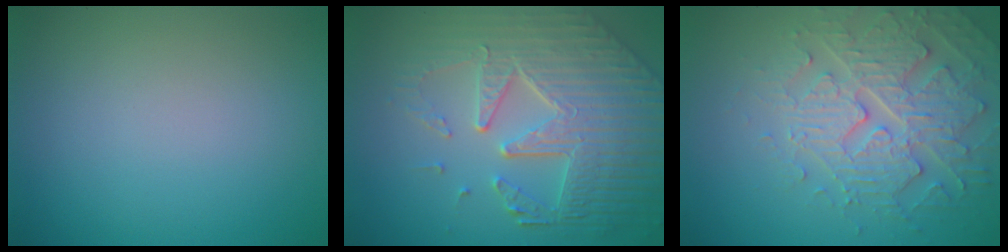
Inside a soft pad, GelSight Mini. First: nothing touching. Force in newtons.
{"total": 8.5, "press": 6.0, "slide": 6.0}
{"total": 4.5, "press": 4.5, "slide": 0.4}